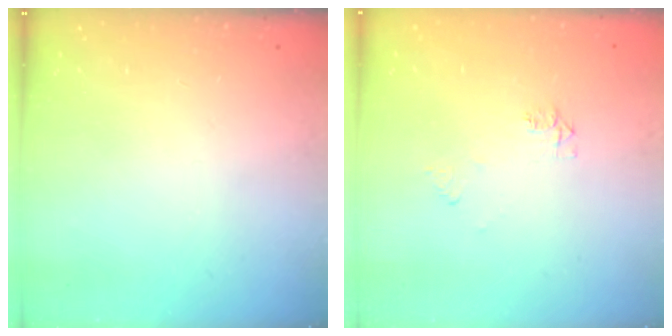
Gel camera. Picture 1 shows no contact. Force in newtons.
{"total": 5.6, "press": 5.5, "slide": 0.6}